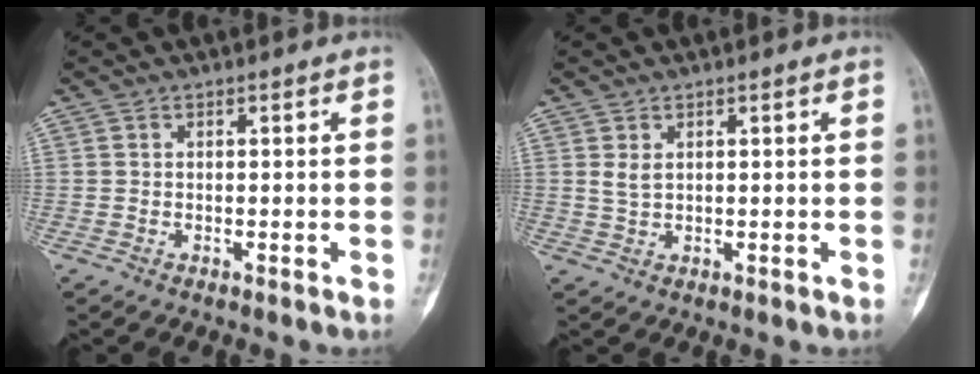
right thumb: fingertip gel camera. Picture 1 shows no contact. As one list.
[{"total": 2.0, "force": [0.8, 1.3, 1.3], "torque": [-0.018, -0.002, 0.021]}]